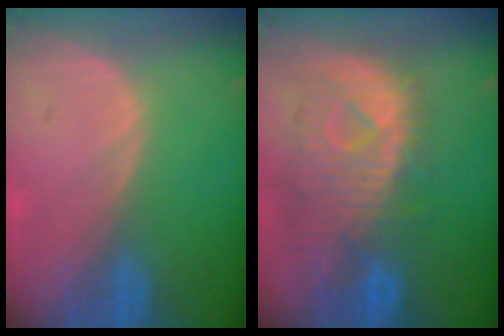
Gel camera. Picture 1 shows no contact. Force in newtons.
{"total": 11.0, "press": 9.7, "slide": 5.2}